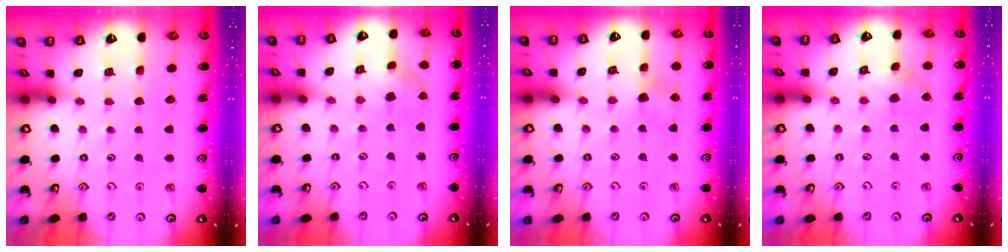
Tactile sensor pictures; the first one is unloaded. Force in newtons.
{"total": 1.8, "press": 1.8, "slide": 0.3}
{"total": 6.0, "press": 6.0, "slide": 0.5}
{"total": 3.1, "press": 3.1, "slide": 0.5}